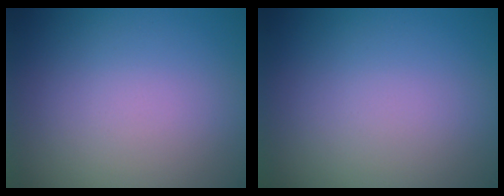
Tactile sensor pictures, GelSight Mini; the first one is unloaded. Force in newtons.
{"total": 0.0}